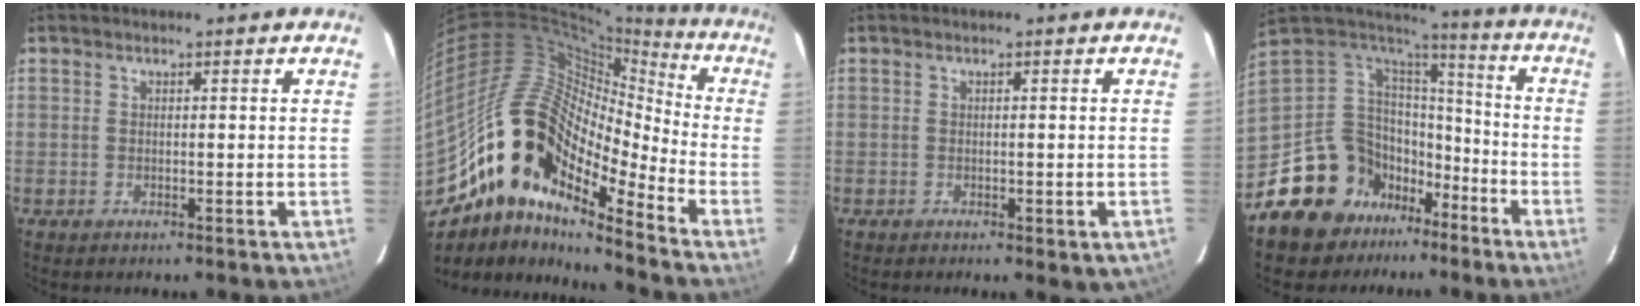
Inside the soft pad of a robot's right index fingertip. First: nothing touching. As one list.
[{"total": 17.8, "force": [-12.3, 7.1, 10.7], "torque": [-0.171, -0.005, -0.248]}, {"total": 3.1, "force": [-1.0, 1.0, 2.8], "torque": [-0.037, -0.010, -0.007]}, {"total": 17.1, "force": [-11.9, 11.3, 4.6], "torque": [-0.123, 0.048, -0.205]}]